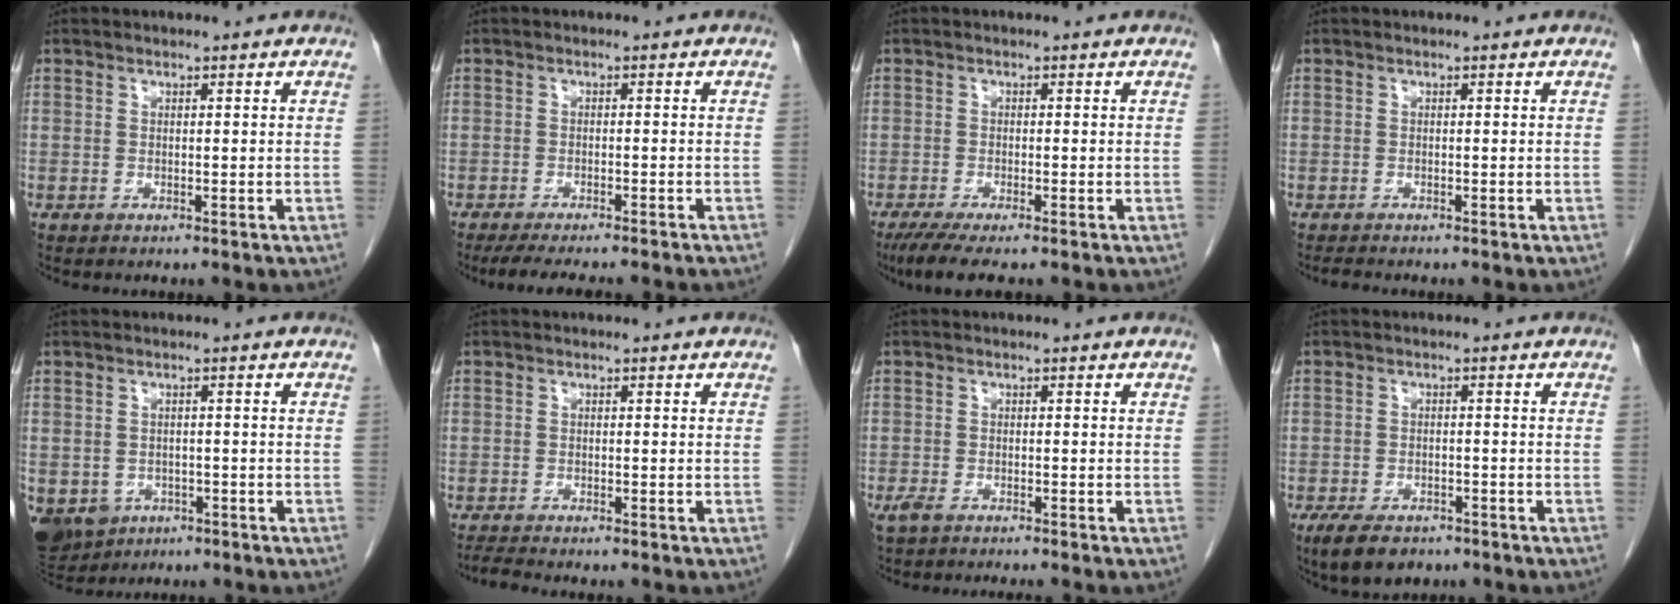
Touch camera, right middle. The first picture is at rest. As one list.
[{"total": 11.3, "force": [-9.8, 1.1, 5.4], "torque": [-0.064, -0.013, -0.128]}, {"total": 5.0, "force": [-3.8, 0.3, 3.3], "torque": [-0.056, -0.013, -0.063]}, {"total": 1.3, "force": [-1.2, 0.1, 0.5], "torque": [-0.015, -0.005, -0.021]}, {"total": 11.1, "force": [-5.2, 8.9, 4.1], "torque": [-0.118, -0.006, -0.066]}, {"total": 2.1, "force": [-1.9, -0.5, 0.6], "torque": [-0.018, -0.011, -0.038]}, {"total": 4.1, "force": [-3.4, 0.6, 2.3], "torque": [-0.036, -0.009, -0.053]}, {"total": 6.5, "force": [-4.7, 3.1, 3.3], "torque": [-0.058, -0.005, -0.071]}]